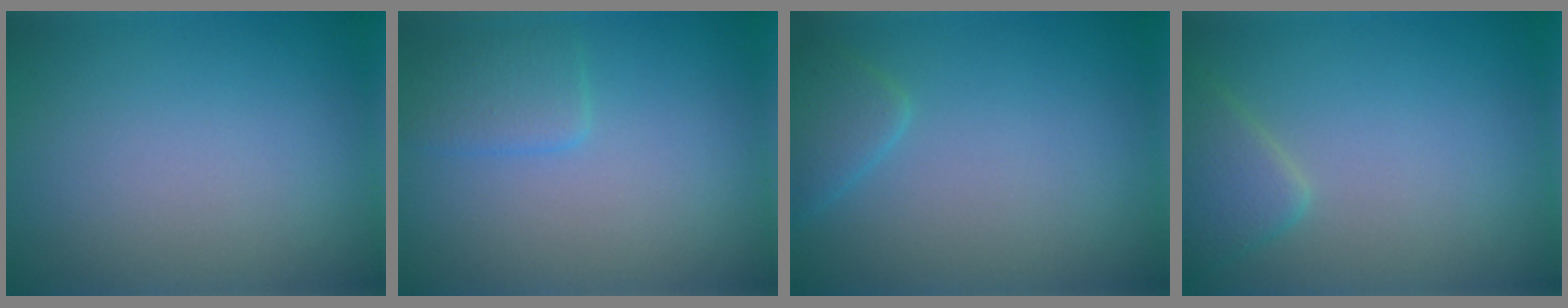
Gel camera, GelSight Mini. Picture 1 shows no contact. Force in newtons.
{"total": 2.0, "press": 2.0, "slide": 0.1}
{"total": 1.7, "press": 1.7, "slide": 0.2}
{"total": 2.3, "press": 2.3, "slide": 0.1}